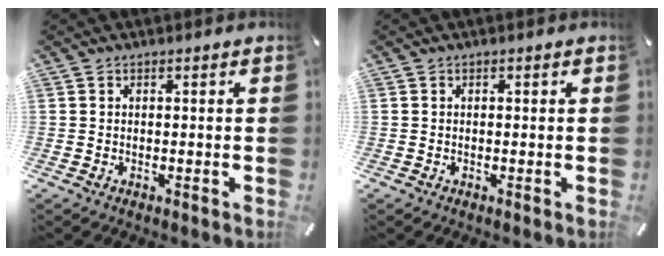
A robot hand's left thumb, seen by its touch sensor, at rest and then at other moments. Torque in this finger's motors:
{"motor_torque": [-0.02, -0.13, -0.04, 0.00, -0.01]}